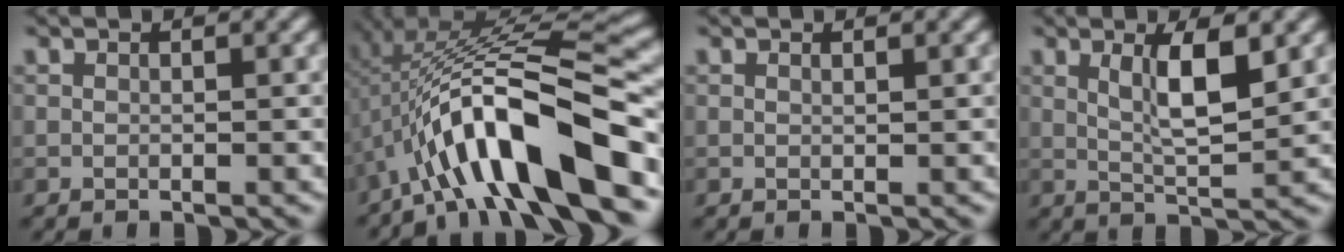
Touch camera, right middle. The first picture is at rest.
{"total": 12.2, "force": [-5.1, 3.2, 10.7], "torque": [-0.178, 0.024, -0.078]}
{"total": 0.0}
{"total": 4.1, "force": [1.2, 0.7, 3.8], "torque": [-0.071, 0.001, 0.031]}